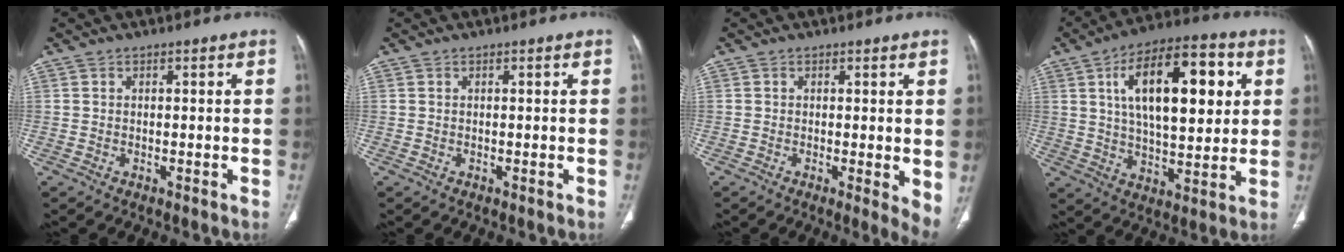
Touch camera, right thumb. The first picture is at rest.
{"total": 0.0}
{"total": 4.3, "force": [0.1, 1.2, 4.2], "torque": [-0.059, -0.013, -0.002]}
{"total": 21.0, "force": [5.9, 9.5, 17.8], "torque": [-0.255, -0.001, 0.090]}